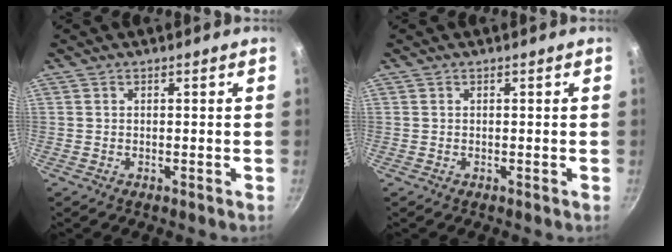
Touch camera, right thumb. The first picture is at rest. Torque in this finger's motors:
{"motor_torque": [-0.01, -0.03, -0.06, -0.11, 0.02]}